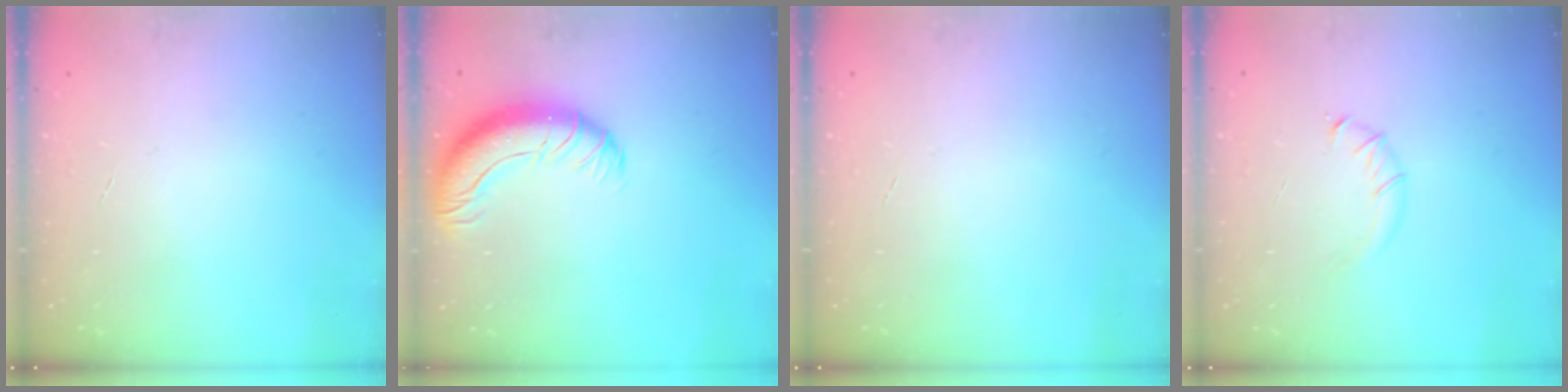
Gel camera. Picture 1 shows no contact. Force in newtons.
{"total": 11.4, "press": 11.1, "slide": 2.8}
{"total": 0.0}
{"total": 3.2, "press": 3.1, "slide": 0.9}